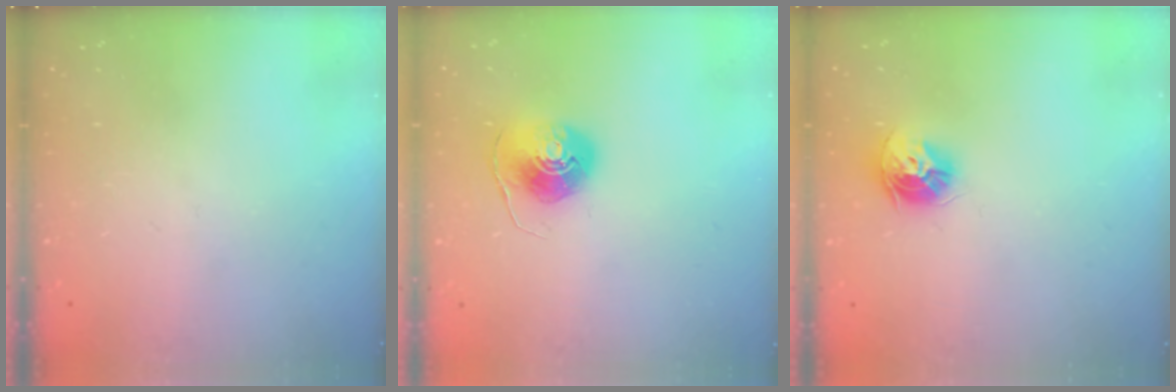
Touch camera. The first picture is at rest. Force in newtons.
{"total": 8.5, "press": 8.4, "slide": 0.3}
{"total": 9.6, "press": 9.6, "slide": 0.9}